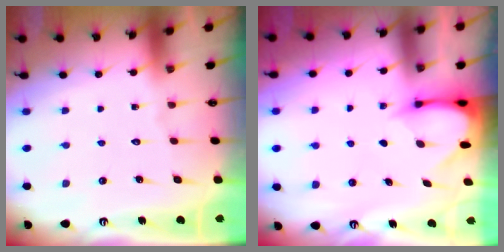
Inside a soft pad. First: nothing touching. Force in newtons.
{"total": 3.4, "press": 3.3, "slide": 0.3}